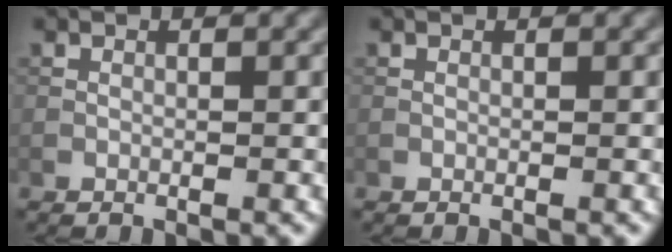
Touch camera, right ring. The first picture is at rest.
{"total": 0.0}